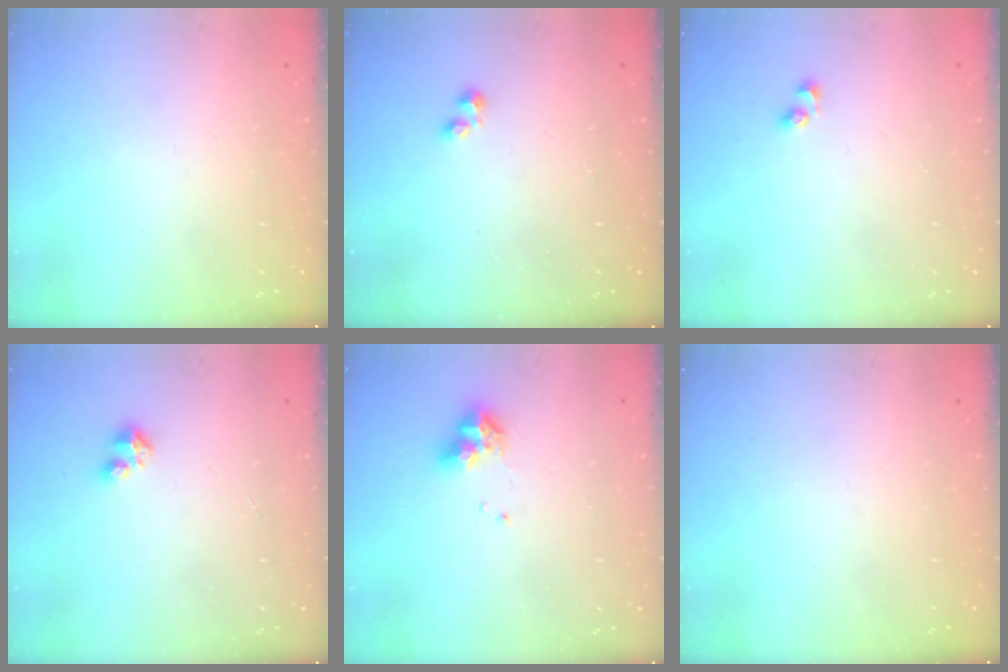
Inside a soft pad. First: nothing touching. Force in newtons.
{"total": 0.7, "press": 0.7, "slide": 0.2}
{"total": 3.6, "press": 3.6, "slide": 0.6}
{"total": 2.4, "press": 2.4, "slide": 0.3}
{"total": 7.6, "press": 7.5, "slide": 0.8}
{"total": 0.0}